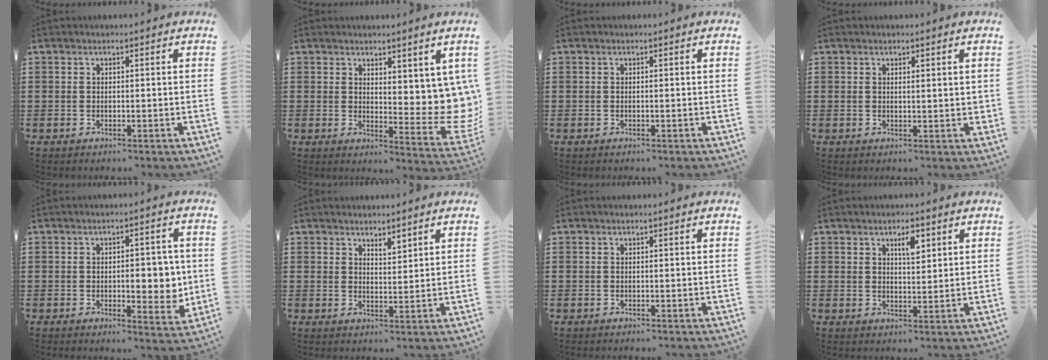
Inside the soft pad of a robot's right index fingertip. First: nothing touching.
{"total": 6.2, "force": [3.5, 3.5, 3.7], "torque": [-0.043, -0.034, 0.066]}
{"total": 0.0}
{"total": 0.9, "force": [0.6, 0.2, 0.6], "torque": [-0.012, 0.003, 0.010]}
{"total": 6.2, "force": [-0.2, 2.8, 5.5], "torque": [-0.066, -0.004, -0.010]}
{"total": 2.5, "force": [2.4, 0.7, 0.0], "torque": [-0.006, 0.003, 0.046]}
{"total": 0.0}
{"total": 3.3, "force": [1.8, 1.1, 2.5], "torque": [-0.039, -0.001, 0.027]}